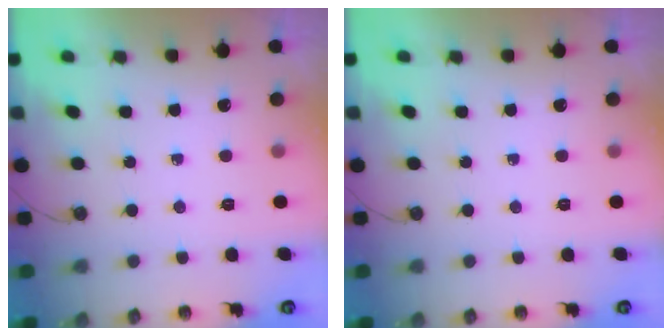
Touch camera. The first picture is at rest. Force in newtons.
{"total": 0.0}